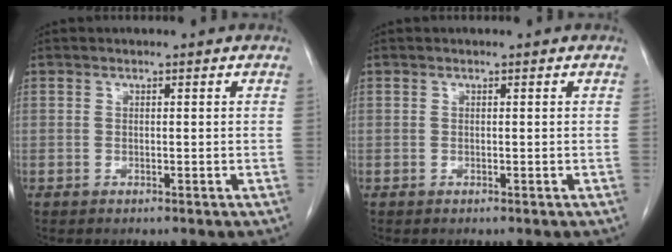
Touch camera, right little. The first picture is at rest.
{"total": 0.0}